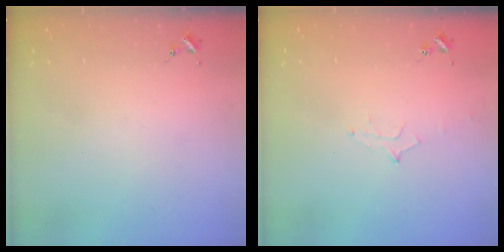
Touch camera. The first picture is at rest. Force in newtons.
{"total": 7.4, "press": 7.3, "slide": 1.1}